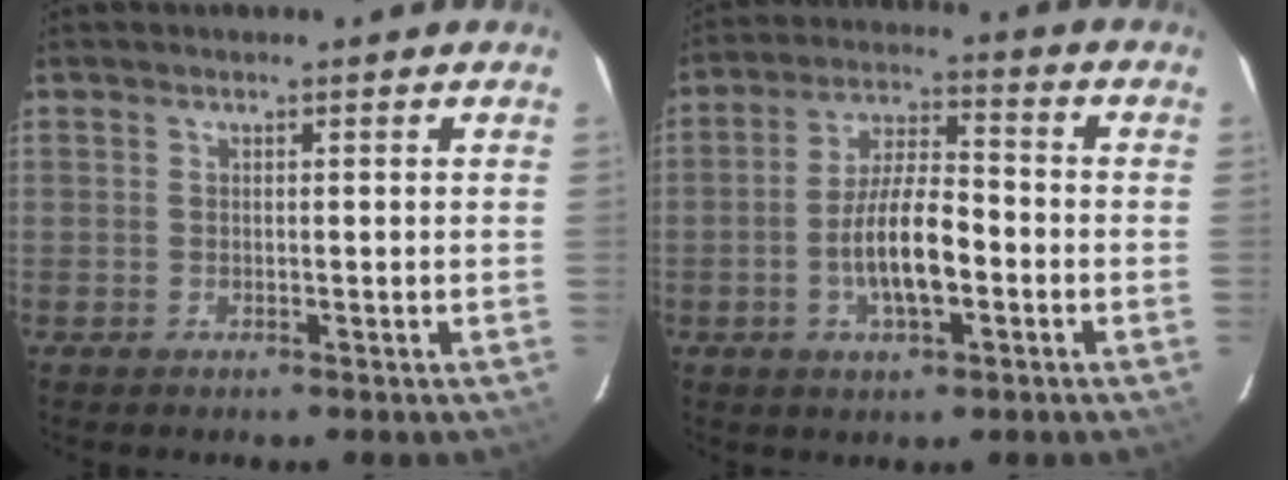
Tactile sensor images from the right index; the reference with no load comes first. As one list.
[{"total": 9.9, "force": [-3.0, 3.2, 8.9], "torque": [-0.173, 0.003, -0.052]}]